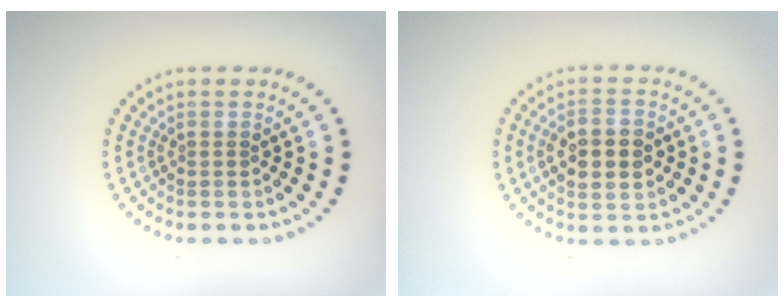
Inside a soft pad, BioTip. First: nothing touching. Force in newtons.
{"total": 4.6, "press": 4.6, "slide": 0.2}